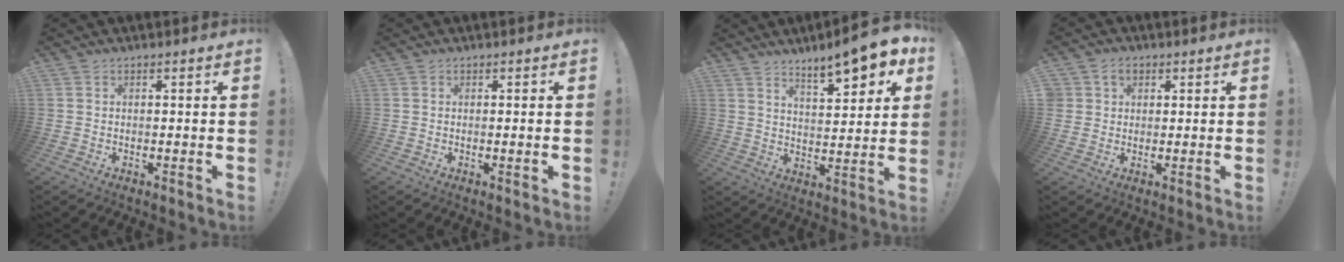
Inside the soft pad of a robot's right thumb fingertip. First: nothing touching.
{"total": 1.0, "force": [-0.1, -0.3, 1.0], "torque": [-0.012, -0.003, -0.003]}
{"total": 11.8, "force": [8.2, 2.3, 8.1], "torque": [-0.116, -0.057, 0.133]}
{"total": 3.9, "force": [1.6, 3.3, 1.1], "torque": [-0.019, 0.000, 0.031]}